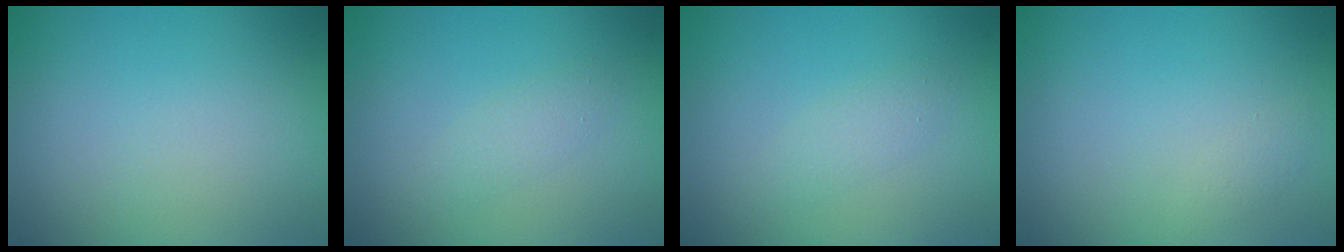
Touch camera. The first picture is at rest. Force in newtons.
{"total": 1.3, "press": 1.2, "slide": 0.1}
{"total": 1.3, "press": 1.2, "slide": 0.1}
{"total": 0.6, "press": 0.6, "slide": 0.1}